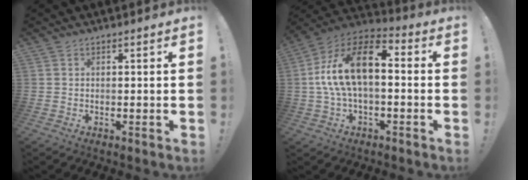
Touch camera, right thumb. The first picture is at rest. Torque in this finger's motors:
{"motor_torque": [-0.04, 1.24, 1.94, -0.39, 0.71]}